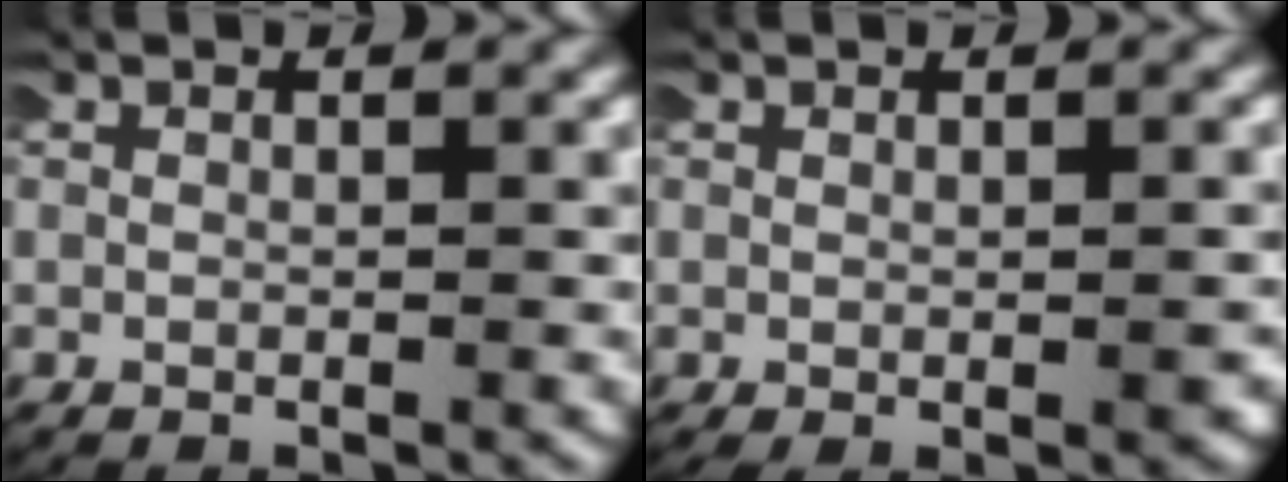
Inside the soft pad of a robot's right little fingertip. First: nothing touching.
{"total": 0.7, "force": [-0.2, 0.2, 0.7], "torque": [-0.013, -0.005, 0.001]}